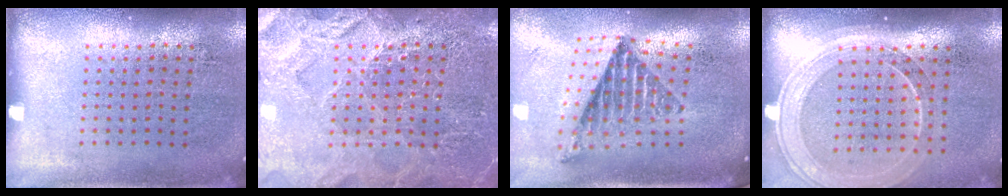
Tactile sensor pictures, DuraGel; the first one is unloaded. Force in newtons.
{"total": 3.6, "press": 3.6, "slide": 0.4}
{"total": 1.3, "press": 1.1, "slide": 0.7}
{"total": 1.7, "press": 1.6, "slide": 0.7}